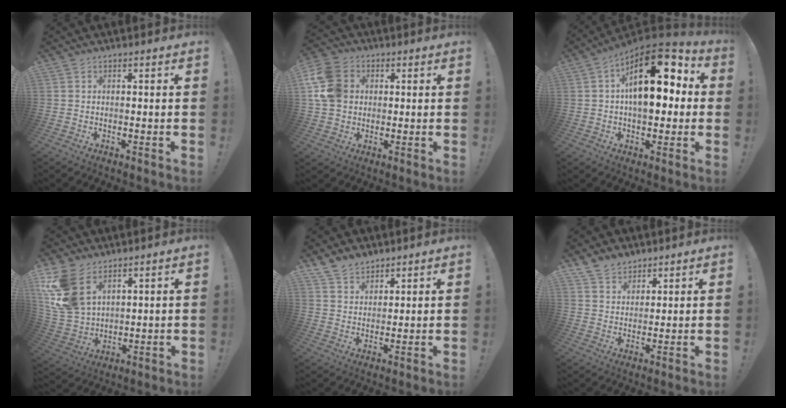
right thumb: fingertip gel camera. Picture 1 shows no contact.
{"total": 12.2, "force": [2.0, 10.0, 6.6], "torque": [-0.128, 0.008, 0.047]}
{"total": 20.2, "force": [4.1, 11.0, 16.5], "torque": [-0.234, -0.004, 0.067]}
{"total": 14.1, "force": [7.5, 9.0, 7.8], "torque": [-0.168, -0.038, 0.149]}
{"total": 6.9, "force": [5.9, 3.4, 1.5], "torque": [-0.035, -0.037, 0.115]}
{"total": 6.6, "force": [5.5, 3.5, 1.2], "torque": [-0.028, -0.034, 0.108]}